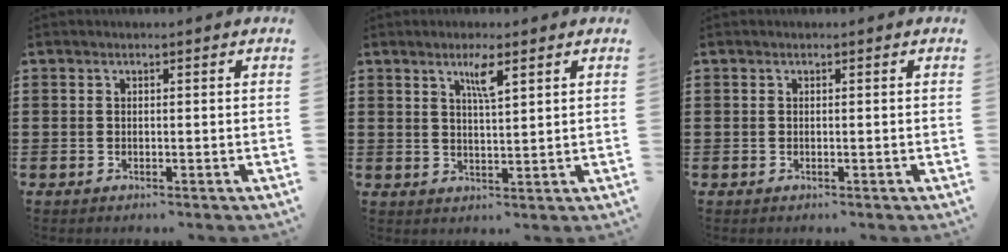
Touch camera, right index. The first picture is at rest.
{"total": 3.8, "force": [2.3, 0.6, 2.9], "torque": [-0.056, 0.002, 0.036]}
{"total": 0.0}